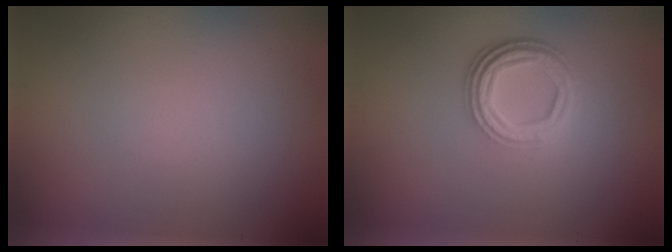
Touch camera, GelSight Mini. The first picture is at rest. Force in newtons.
{"total": 4.3, "press": 3.2, "slide": 2.9}